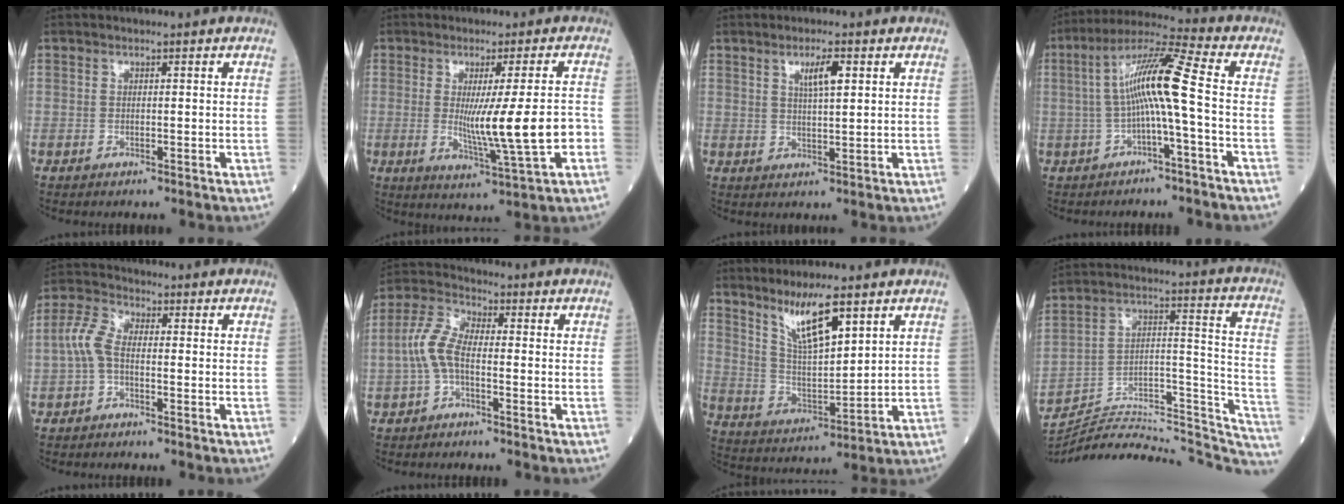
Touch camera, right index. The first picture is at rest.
{"total": 10.2, "force": [-1.4, -0.6, 10.1], "torque": [-0.161, -0.025, -0.018]}
{"total": 4.0, "force": [1.8, 0.5, 3.5], "torque": [-0.062, 0.000, 0.031]}
{"total": 9.9, "force": [-0.7, -0.7, 9.8], "torque": [-0.181, 0.029, -0.014]}
{"total": 3.2, "force": [-0.6, 1.3, 2.9], "torque": [-0.068, 0.007, -0.016]}
{"total": 6.0, "force": [-1.3, 2.2, 5.4], "torque": [-0.124, 0.014, -0.032]}
{"total": 9.0, "force": [5.9, 1.3, 6.7], "torque": [-0.132, -0.005, 0.121]}
{"total": 30.5, "force": [-28.0, 6.8, 10.0], "torque": [-0.116, 0.033, -0.398]}